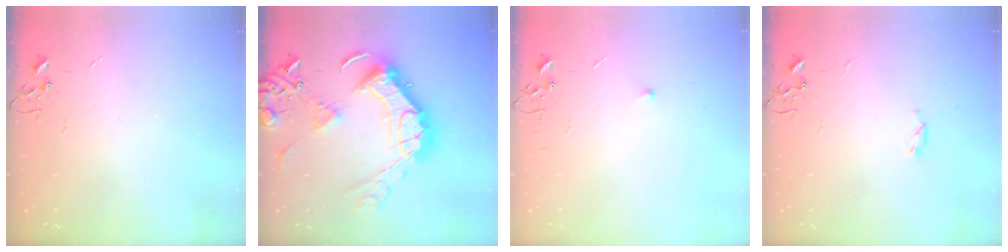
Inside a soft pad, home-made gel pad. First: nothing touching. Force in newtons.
{"total": 25.9, "press": 25.7, "slide": 3.3}
{"total": 4.7, "press": 4.7, "slide": 0.6}
{"total": 4.0, "press": 4.0, "slide": 0.5}